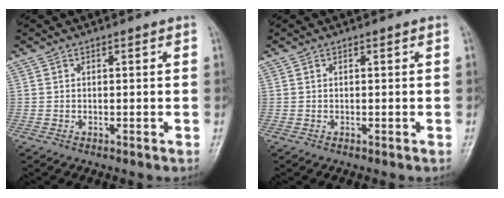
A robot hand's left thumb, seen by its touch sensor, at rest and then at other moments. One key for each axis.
{"total": 0.0}